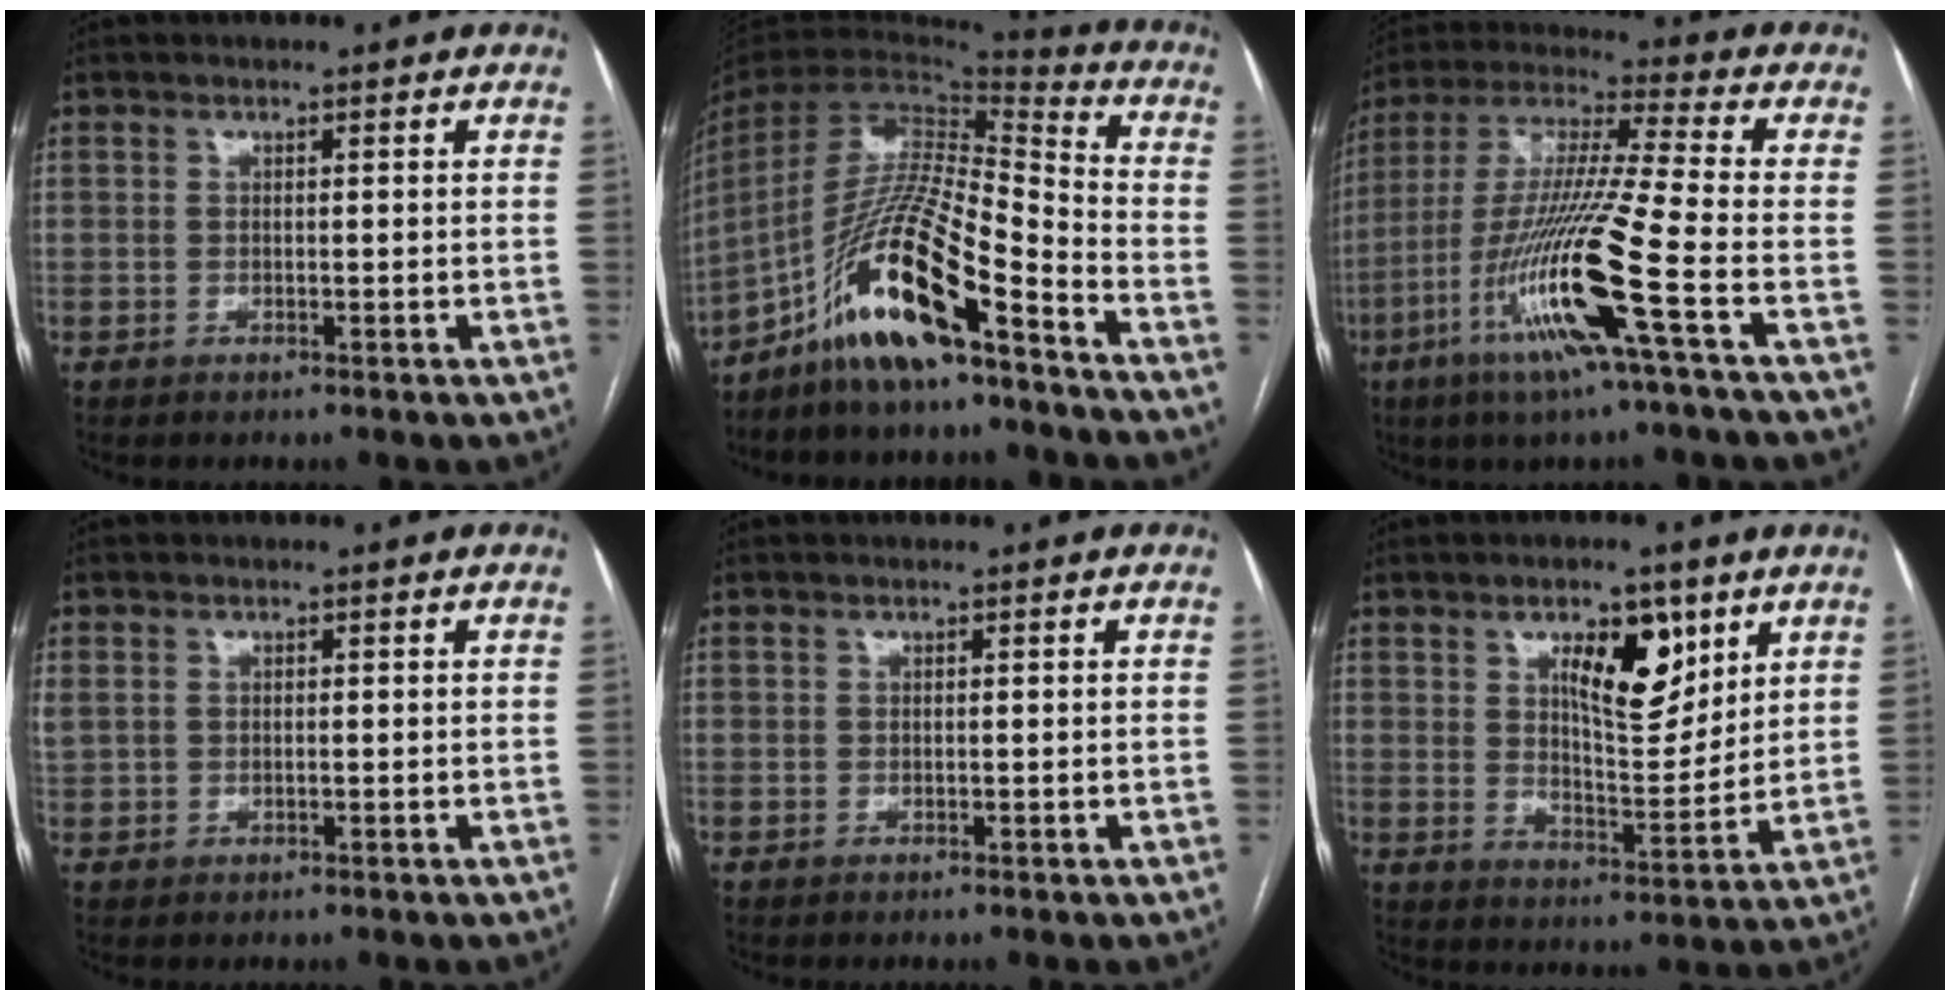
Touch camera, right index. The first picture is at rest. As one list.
[{"total": 16.7, "force": [-10.8, 1.7, 12.6], "torque": [-0.262, -0.008, -0.198]}, {"total": 17.8, "force": [-7.0, -1.0, 16.4], "torque": [-0.340, -0.023, -0.139]}, {"total": 1.7, "force": [0.5, 1.4, 0.9], "torque": [-0.039, 0.018, 0.018]}, {"total": 0.0}, {"total": 9.9, "force": [4.9, 3.6, 7.8], "torque": [-0.126, 0.000, 0.085]}]